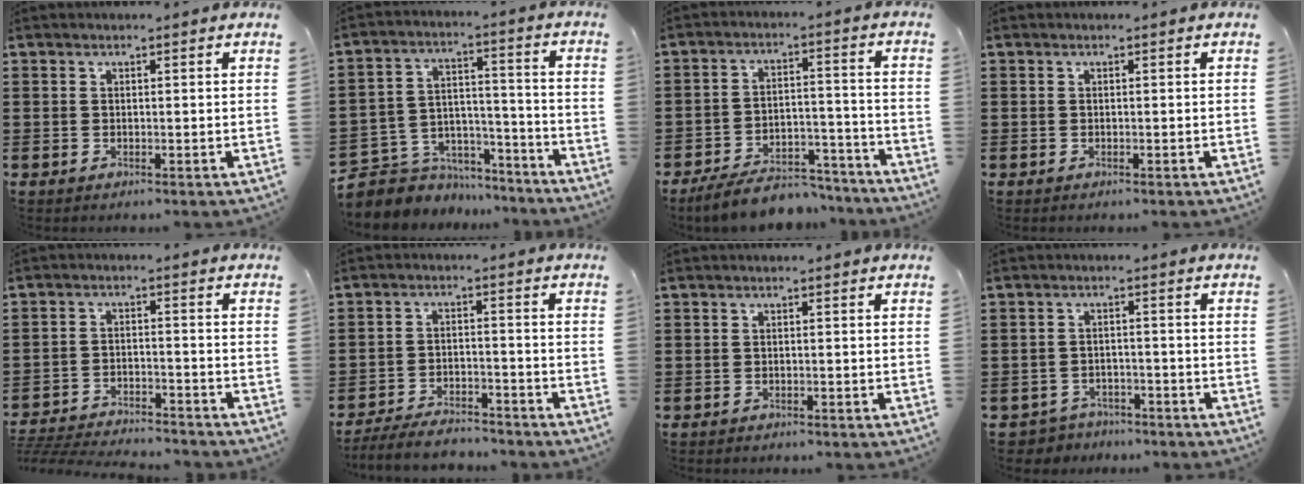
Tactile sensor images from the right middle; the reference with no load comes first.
{"total": 5.9, "force": [-5.0, 3.2, 0.0], "torque": [-0.020, 0.008, -0.102]}
{"total": 7.8, "force": [-7.2, 2.0, 2.3], "torque": [-0.037, 0.024, -0.136]}
{"total": 0.0}
{"total": 4.9, "force": [-4.8, 0.4, 0.6], "torque": [-0.025, 0.002, -0.104]}
{"total": 4.8, "force": [-4.6, 0.7, 1.0], "torque": [-0.023, 0.004, -0.095]}
{"total": 0.6, "force": [-0.5, 0.1, -0.1], "torque": [0.000, 0.002, -0.012]}
{"total": 3.2, "force": [-3.0, 0.9, -0.3], "torque": [-0.005, 0.002, -0.068]}